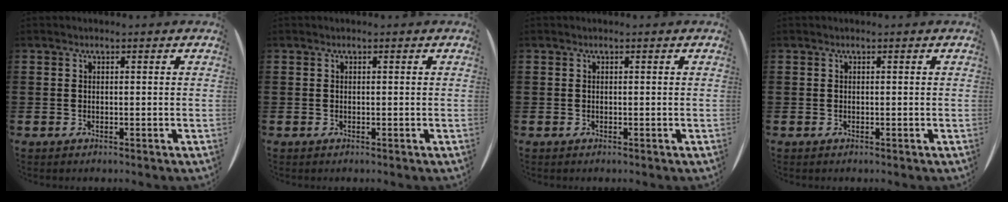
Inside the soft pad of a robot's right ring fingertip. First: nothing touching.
{"total": 0.0}
{"total": 0.0}
{"total": 0.0}